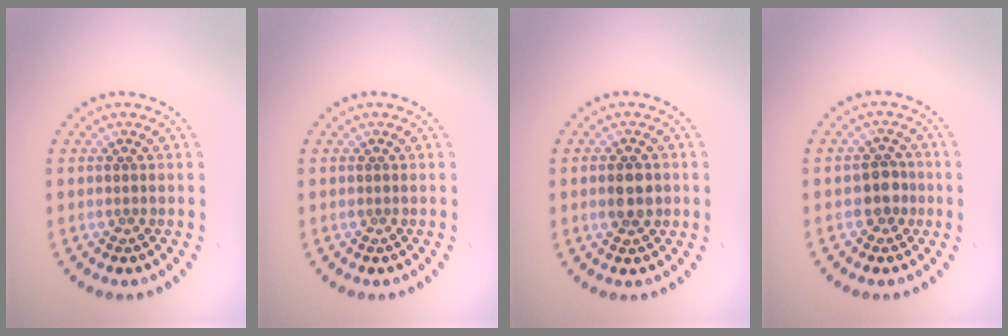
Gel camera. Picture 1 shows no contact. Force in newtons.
{"total": 0.0}
{"total": 3.0, "press": 3.0, "slide": 0.0}
{"total": 2.0, "press": 1.9, "slide": 0.7}